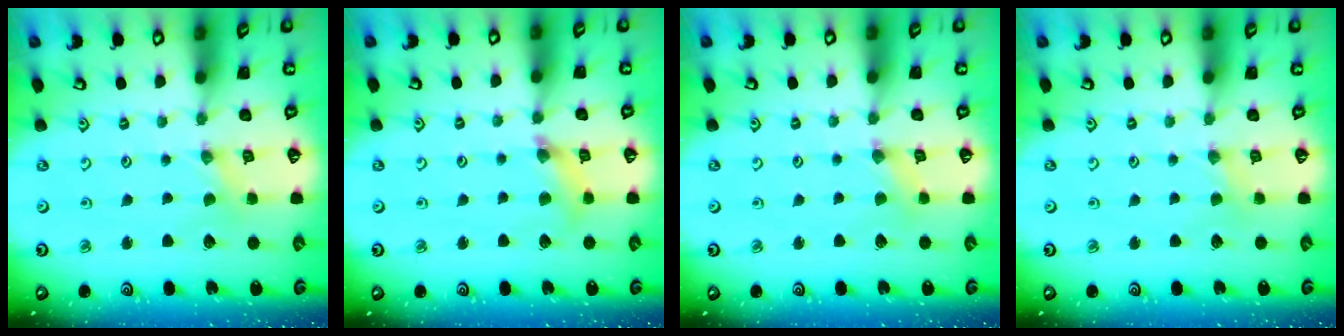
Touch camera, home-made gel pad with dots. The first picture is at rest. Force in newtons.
{"total": 6.4, "press": 6.4, "slide": 0.6}
{"total": 1.2, "press": 1.1, "slide": 0.3}
{"total": 1.6, "press": 1.5, "slide": 0.4}